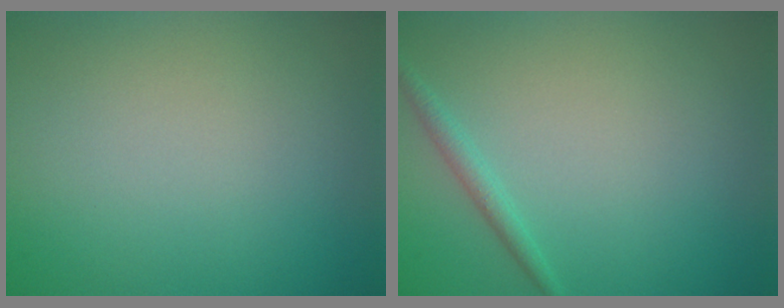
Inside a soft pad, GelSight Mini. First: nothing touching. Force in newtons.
{"total": 1.3, "press": 1.3, "slide": 0.0}